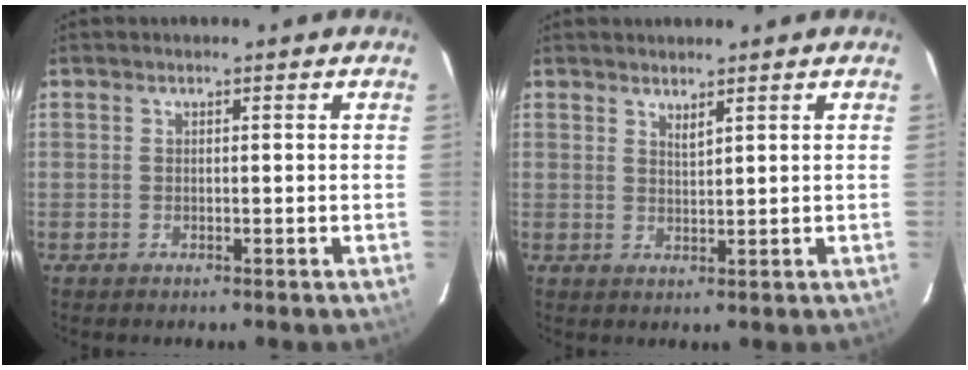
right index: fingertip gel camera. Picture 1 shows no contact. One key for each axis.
{"total": 1.6, "fx": 1.4, "fy": 0.1, "fz": 0.8, "tx": -0.015, "ty": -0.001, "tz": 0.025}